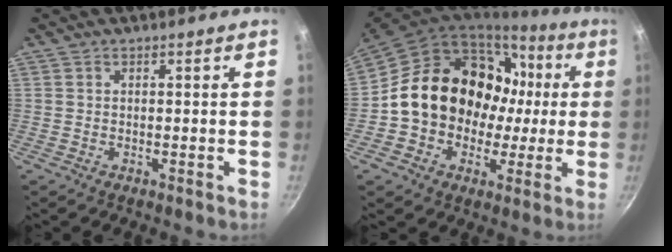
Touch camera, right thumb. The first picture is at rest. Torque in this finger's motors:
{"motor_torque": [1.59, 3.37, 1.03, -1.00, 0.30]}